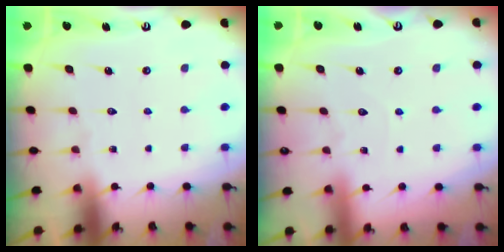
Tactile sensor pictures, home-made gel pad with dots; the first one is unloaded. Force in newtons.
{"total": 3.2, "press": 3.2, "slide": 0.2}